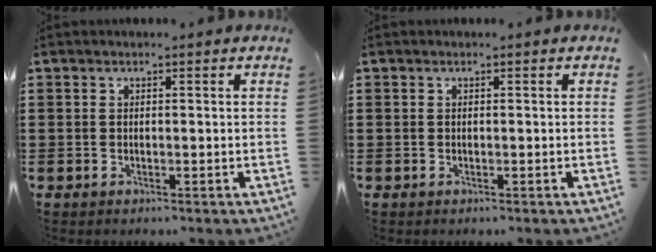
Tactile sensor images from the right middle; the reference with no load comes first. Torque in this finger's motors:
{"motor_torque": [0.59, -0.13, -0.08, -0.01]}